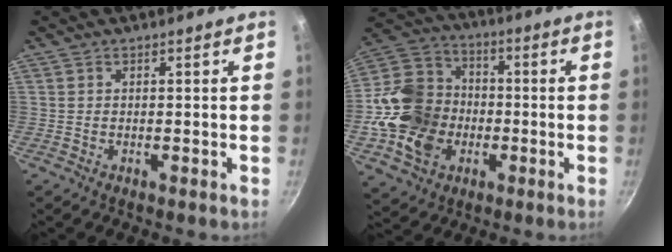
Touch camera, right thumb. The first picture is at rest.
{"total": 19.3, "force": [-3.7, 15.6, 10.7], "torque": [-0.186, 0.039, -0.068]}